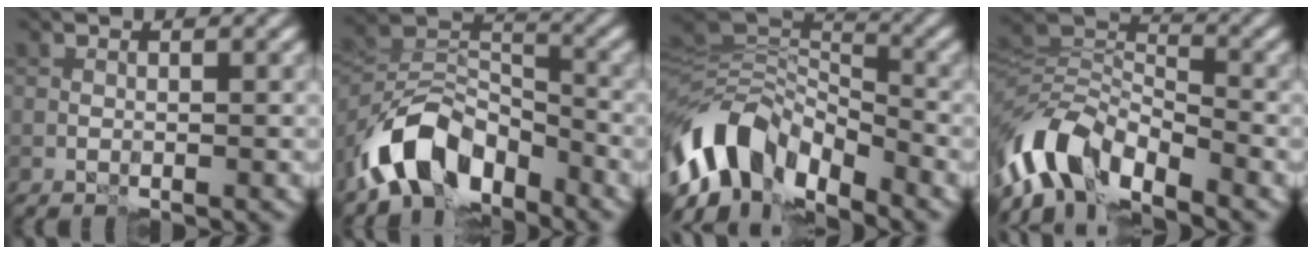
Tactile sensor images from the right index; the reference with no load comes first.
{"total": 9.0, "force": [-5.7, 5.1, 4.8], "torque": [-0.074, 0.002, -0.116]}
{"total": 10.0, "force": [-5.4, 5.7, 6.1], "torque": [-0.104, -0.004, -0.103]}
{"total": 7.8, "force": [-5.0, 3.9, 4.6], "torque": [-0.078, -0.003, -0.101]}